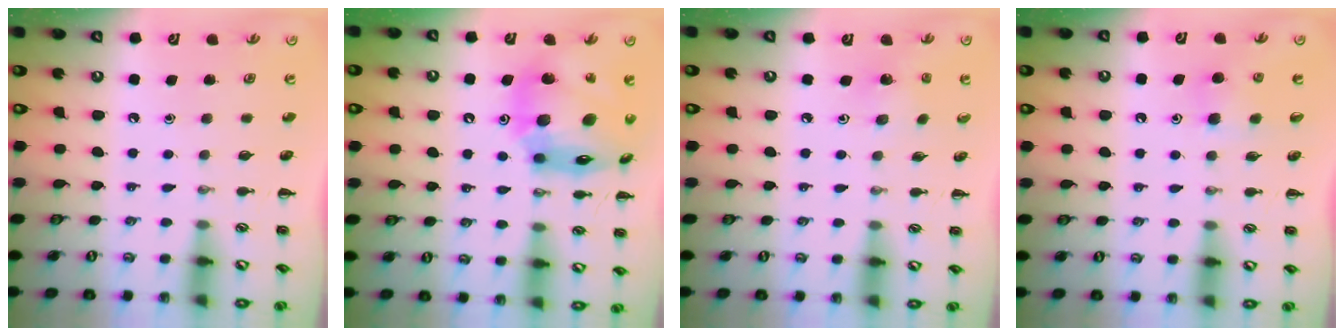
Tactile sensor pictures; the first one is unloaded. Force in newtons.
{"total": 19.3, "press": 18.8, "slide": 4.3}
{"total": 2.9, "press": 2.7, "slide": 0.9}
{"total": 5.5, "press": 5.2, "slide": 1.7}